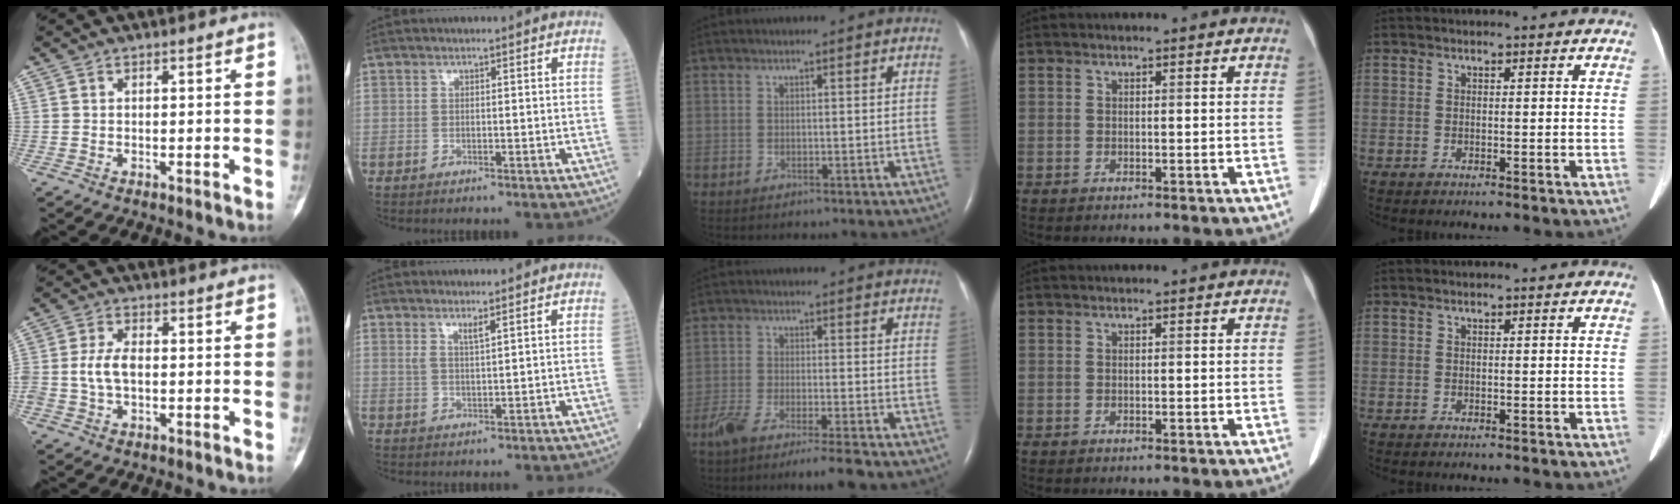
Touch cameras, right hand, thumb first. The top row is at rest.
{"thumb": {"total": 5.2, "force": [-0.5, 3.0, 4.2], "torque": [-0.093, 0.012, -0.011]}, "index": {"total": 1.9, "force": [1.3, 0.0, 1.3], "torque": [-0.027, -0.006, 0.026]}, "middle": {"total": 8.0, "force": [-6.4, 0.0, 4.8], "torque": [-0.082, -0.016, -0.108]}}